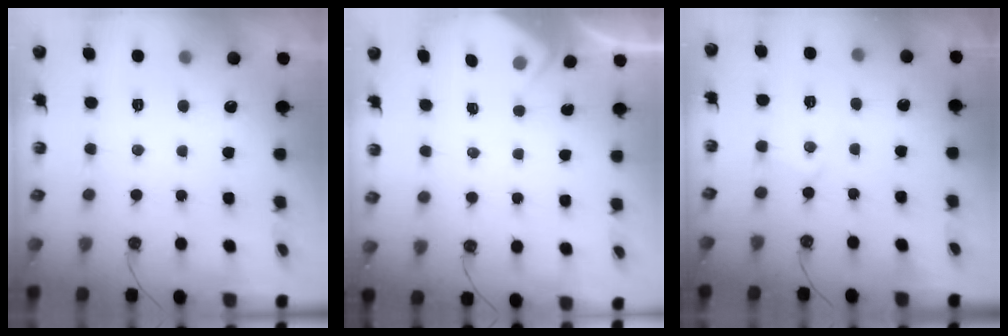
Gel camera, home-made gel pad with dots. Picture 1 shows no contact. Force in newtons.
{"total": 2.2, "press": 2.1, "slide": 0.4}
{"total": 4.6, "press": 4.6, "slide": 0.3}